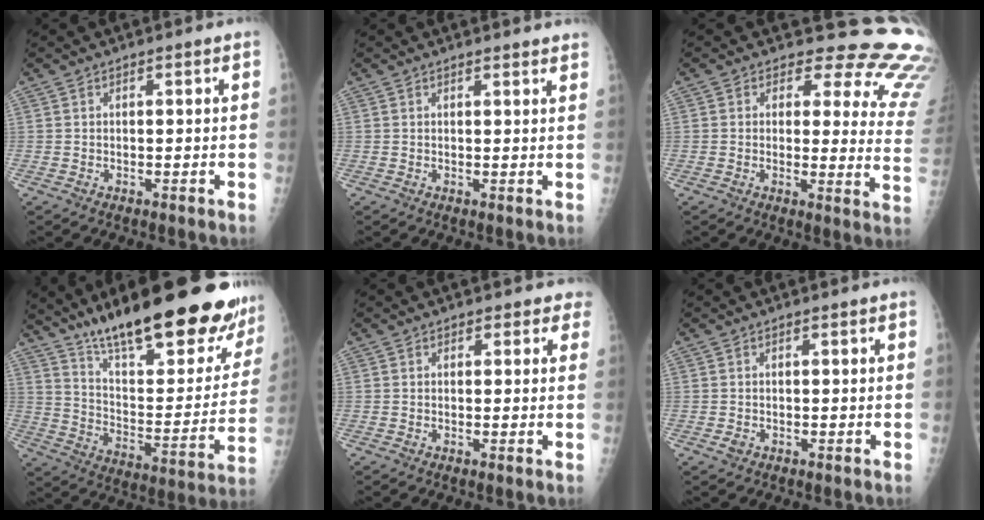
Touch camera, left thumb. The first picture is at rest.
{"total": 3.8, "force": [3.6, 0.6, 1.0], "torque": [-0.002, -0.014, 0.030]}
{"total": 17.0, "force": [14.4, 7.0, 5.8], "torque": [-0.017, -0.121, 0.124]}
{"total": 32.0, "force": [23.2, 8.7, 20.4], "torque": [-0.266, -0.093, 0.343]}
{"total": 2.8, "force": [1.9, 2.0, 0.5], "torque": [0.028, -0.006, 0.007]}
{"total": 1.0, "force": [-0.3, 0.9, 0.5], "torque": [-0.006, 0.001, -0.005]}